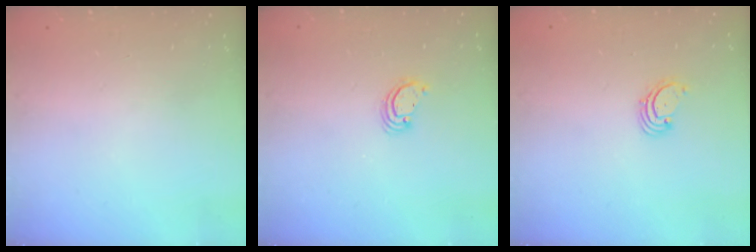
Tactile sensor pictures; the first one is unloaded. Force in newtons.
{"total": 2.6, "press": 2.6, "slide": 0.2}
{"total": 1.7, "press": 1.7, "slide": 0.2}